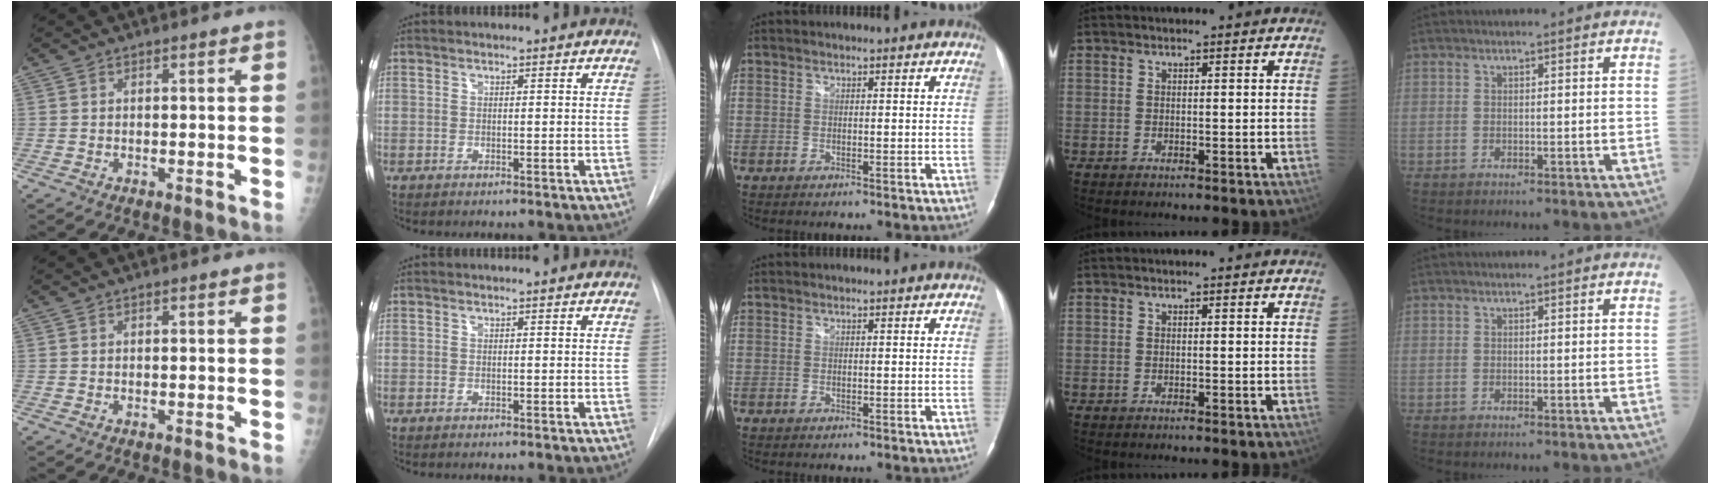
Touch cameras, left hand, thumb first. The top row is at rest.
{}